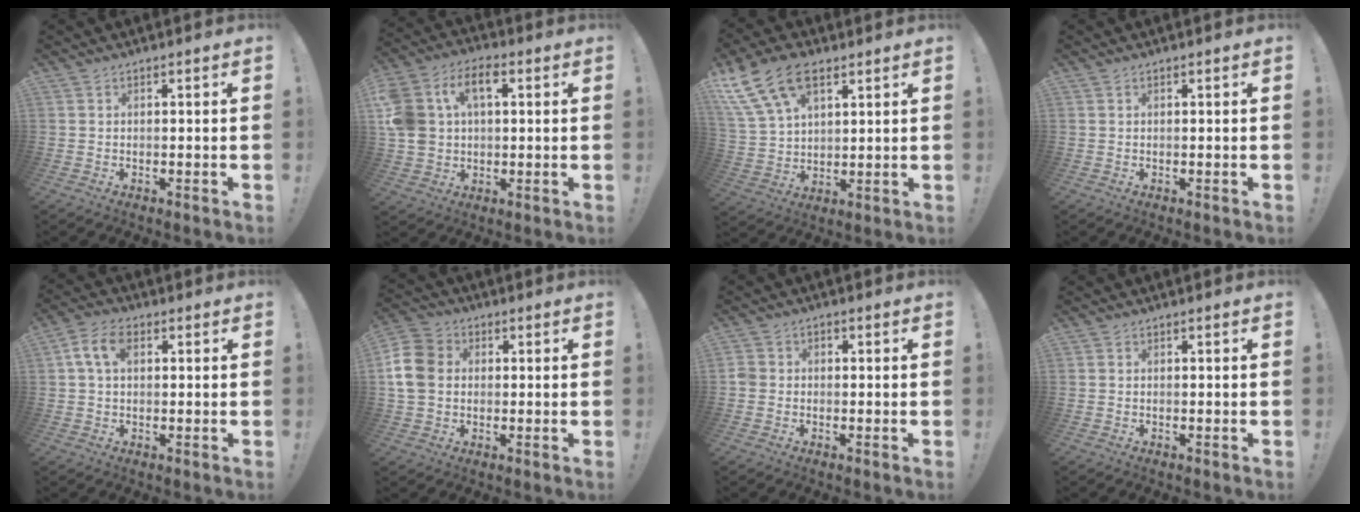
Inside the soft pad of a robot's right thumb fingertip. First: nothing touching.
{"total": 13.5, "force": [3.9, 9.9, 8.4], "torque": [-0.174, -0.002, 0.075]}
{"total": 16.0, "force": [8.6, 9.4, 9.6], "torque": [-0.194, -0.037, 0.163]}
{"total": 0.0}
{"total": 7.4, "force": [1.9, 4.5, 5.5], "torque": [-0.109, 0.013, 0.037]}
{"total": 11.1, "force": [0.8, 8.9, 6.5], "torque": [-0.134, 0.011, 0.018]}
{"total": 2.7, "force": [-1.0, 2.3, 1.1], "torque": [-0.022, 0.015, -0.016]}
{"total": 0.0}